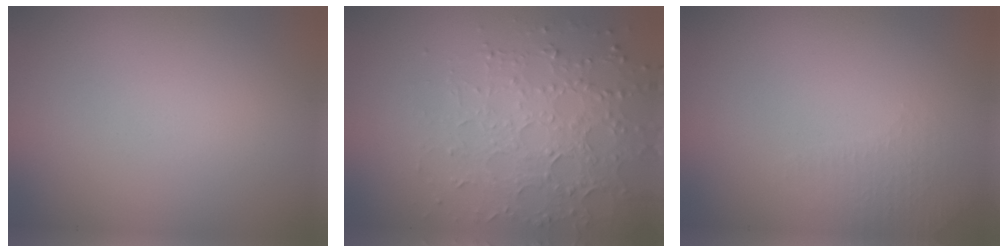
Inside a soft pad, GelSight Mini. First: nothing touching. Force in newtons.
{"total": 4.3, "press": 4.2, "slide": 1.1}
{"total": 1.6, "press": 1.6, "slide": 0.4}